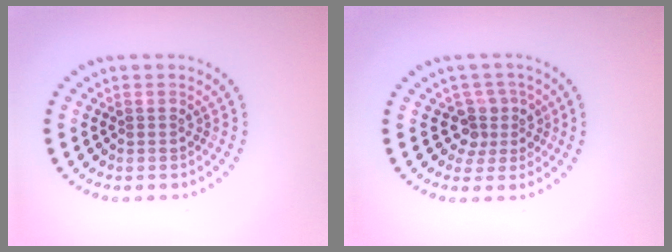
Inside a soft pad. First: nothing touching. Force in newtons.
{"total": 2.8, "press": 2.0, "slide": 1.9}